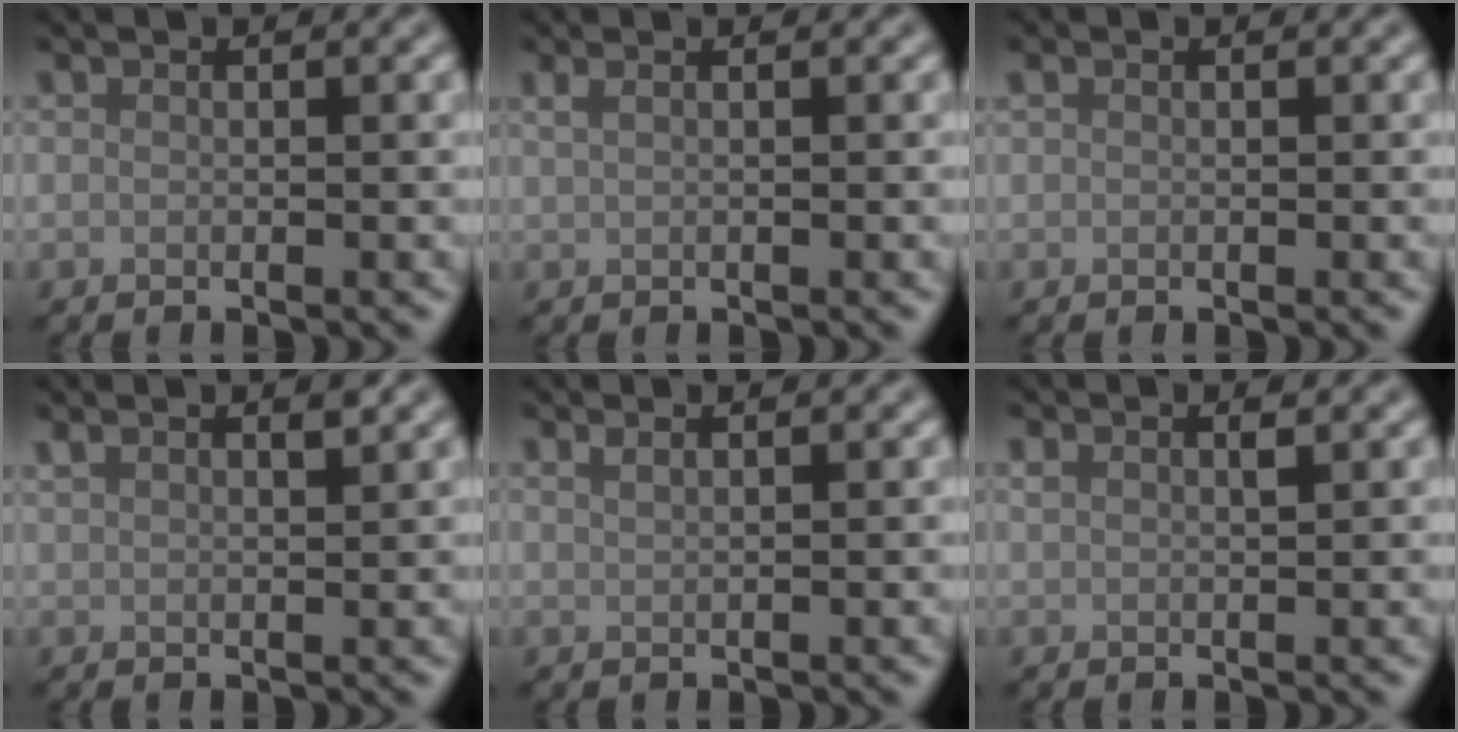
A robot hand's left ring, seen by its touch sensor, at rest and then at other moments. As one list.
[{"total": 1.4, "force": [0.7, 0.6, 1.0], "torque": [-0.017, -0.003, 0.008]}, {"total": 0.5, "force": [0.2, 0.3, 0.3], "torque": [-0.008, 0.003, 0.003]}, {"total": 1.9, "force": [1.5, 0.4, 1.1], "torque": [-0.013, 0.003, 0.025]}, {"total": 1.2, "force": [0.9, 0.5, 0.7], "torque": [-0.007, 0.000, 0.010]}, {"total": 1.1, "force": [0.7, 0.3, 0.7], "torque": [-0.017, 0.001, 0.013]}]